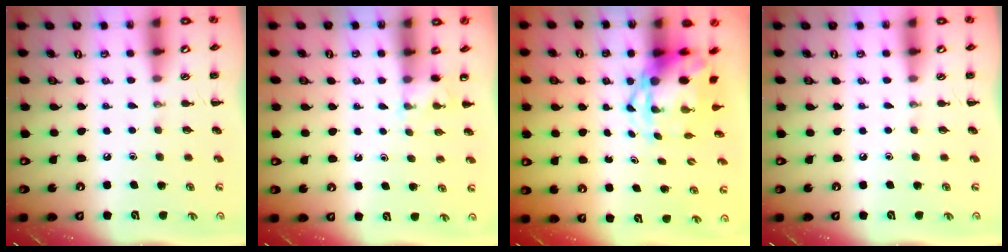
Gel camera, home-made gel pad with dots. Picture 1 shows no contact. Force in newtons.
{"total": 2.6, "press": 2.4, "slide": 1.0}
{"total": 4.8, "press": 4.6, "slide": 1.2}
{"total": 0.0}